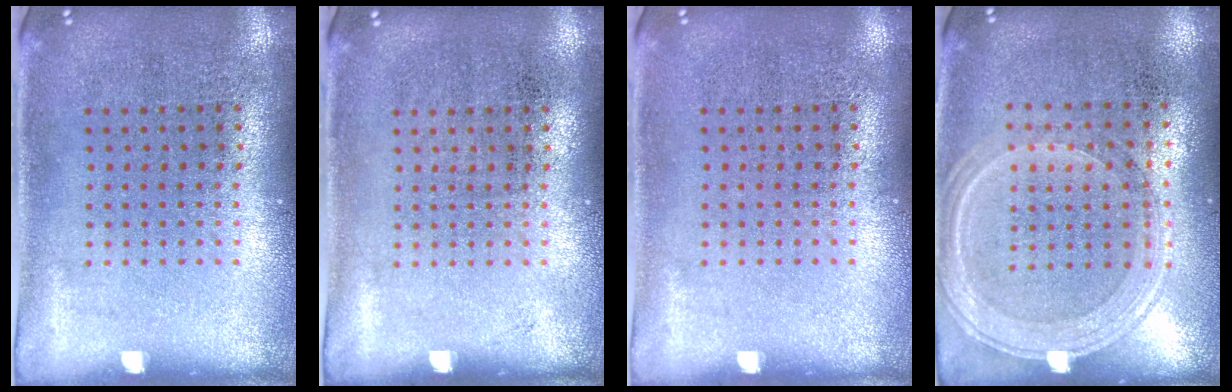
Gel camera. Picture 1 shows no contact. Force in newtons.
{"total": 0.0}
{"total": 0.0}
{"total": 1.3, "press": 1.2, "slide": 0.3}